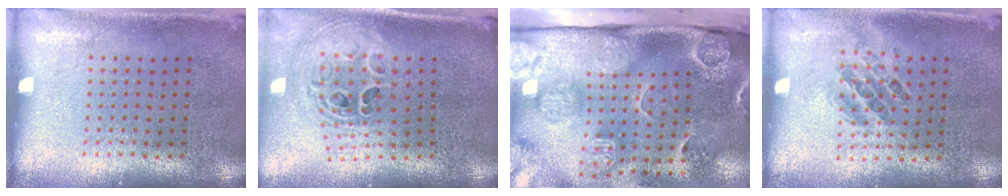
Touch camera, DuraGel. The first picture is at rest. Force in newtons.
{"total": 1.8, "press": 1.5, "slide": 1.0}
{"total": 4.7, "press": 3.3, "slide": 3.3}
{"total": 0.9, "press": 0.9, "slide": 0.4}